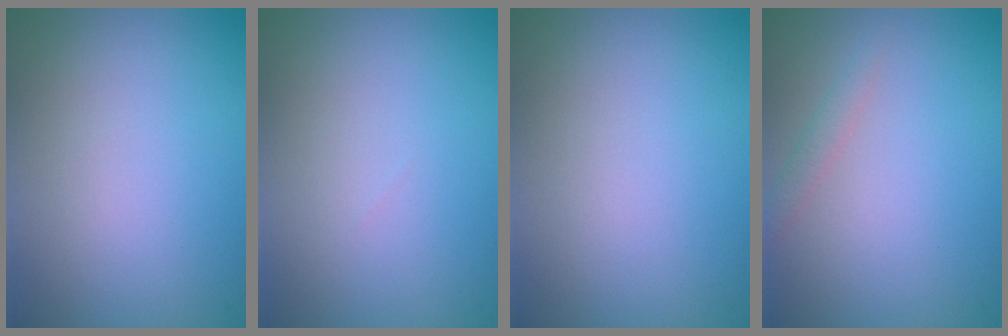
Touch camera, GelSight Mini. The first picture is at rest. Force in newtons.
{"total": 0.0}
{"total": 0.0}
{"total": 1.0, "press": 1.0, "slide": 0.1}